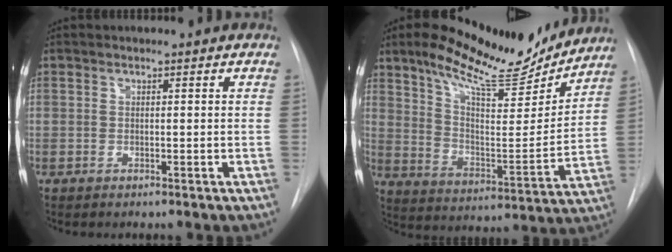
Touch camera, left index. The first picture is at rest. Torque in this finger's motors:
{"motor_torque": [1.04, -1.10, 0.48, 0.14]}